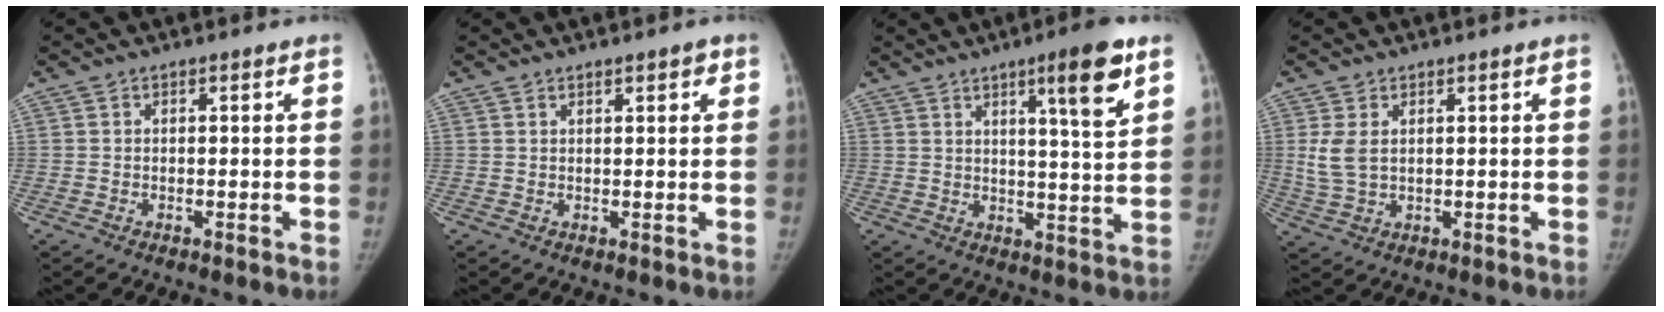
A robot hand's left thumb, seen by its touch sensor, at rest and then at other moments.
{"total": 2.0, "force": [1.3, 0.7, 1.3], "torque": [-0.013, -0.005, 0.017]}
{"total": 10.1, "force": [5.6, 1.2, 8.4], "torque": [-0.113, -0.032, 0.079]}
{"total": 4.8, "force": [1.4, 2.8, 3.6], "torque": [-0.082, -0.006, 0.036]}